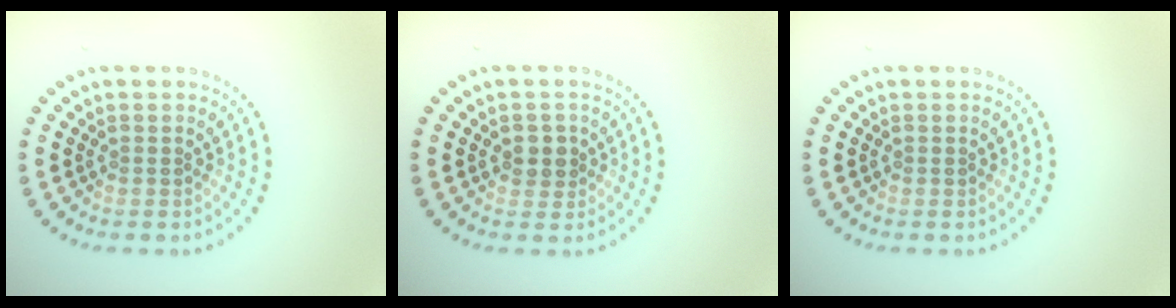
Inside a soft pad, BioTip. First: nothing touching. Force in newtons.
{"total": 1.8, "press": 1.7, "slide": 0.7}
{"total": 0.0}